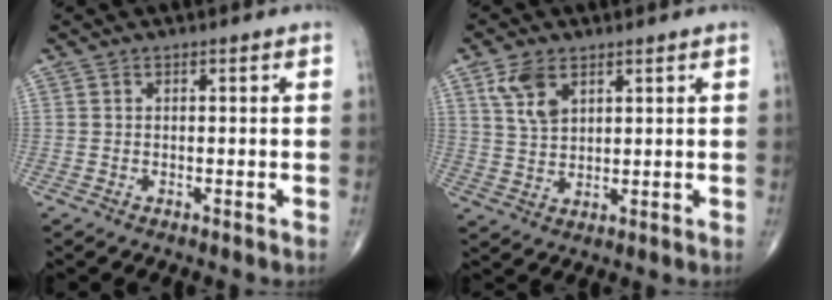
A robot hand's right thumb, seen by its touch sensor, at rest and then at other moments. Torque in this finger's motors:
{"motor_torque": [0.26, 1.70, 0.71, 0.48, 0.08]}